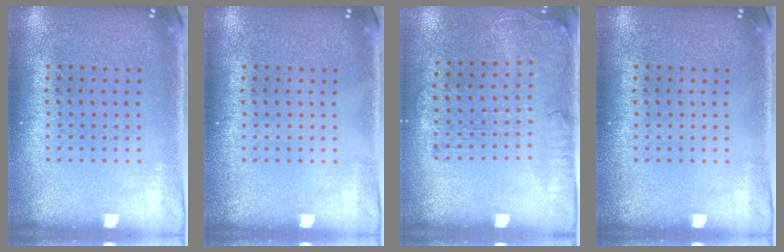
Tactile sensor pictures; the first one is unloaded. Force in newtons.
{"total": 0.0}
{"total": 1.4, "press": 1.2, "slide": 0.7}
{"total": 0.0}